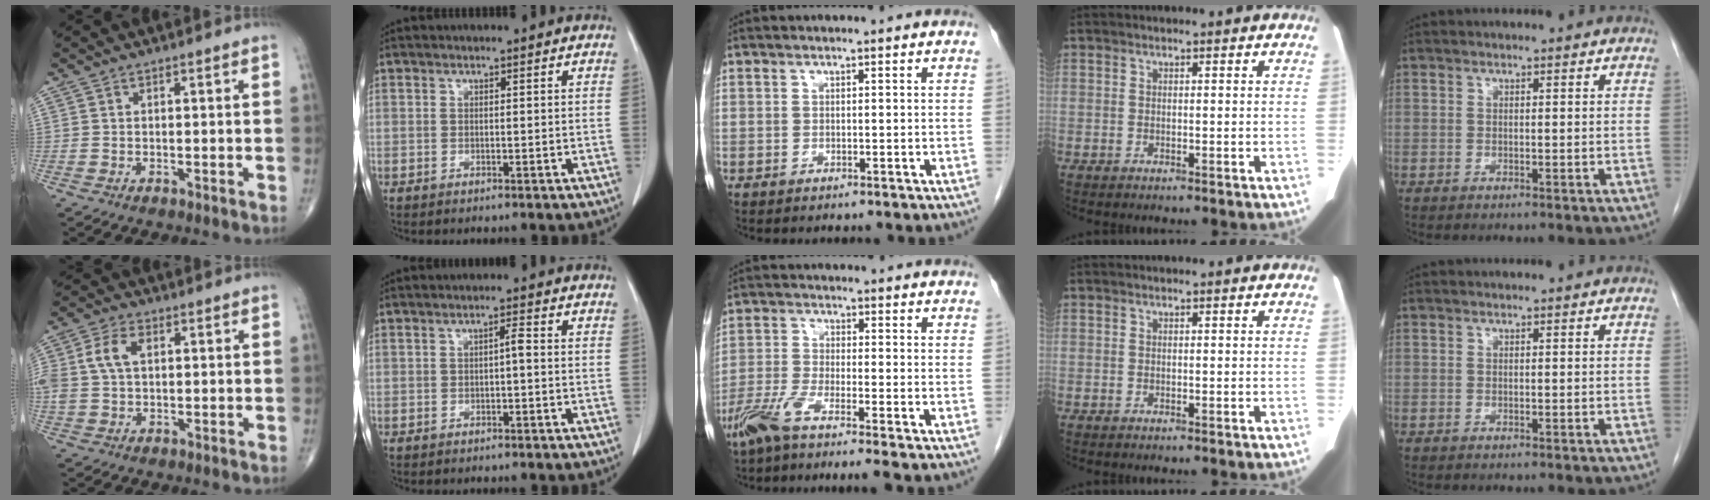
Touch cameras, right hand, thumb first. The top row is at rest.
{"thumb": {"total": 6.8, "force": [1.5, 4.2, 5.1], "torque": [-0.117, 0.015, 0.030]}, "index": {"total": 1.4, "force": [-0.1, 0.2, 1.4], "torque": [-0.021, 0.005, -0.002]}, "middle": {"total": 6.5, "force": [-4.9, -0.6, 4.2], "torque": [-0.084, -0.016, -0.097]}}